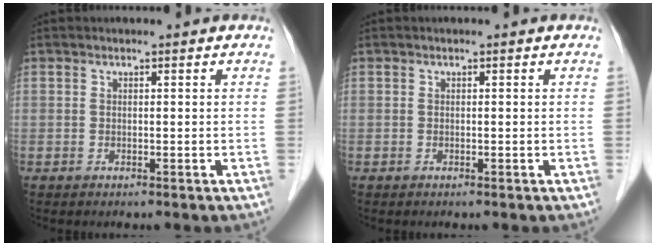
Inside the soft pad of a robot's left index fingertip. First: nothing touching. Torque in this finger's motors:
{"motor_torque": [0.00, 0.00, 0.01, 0.00]}